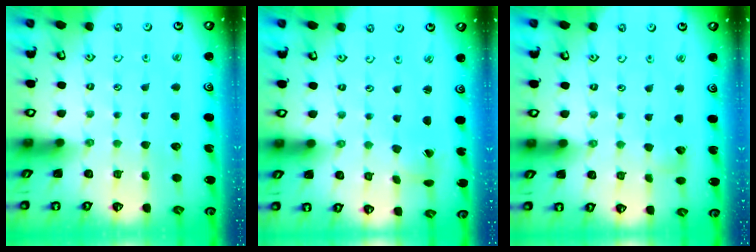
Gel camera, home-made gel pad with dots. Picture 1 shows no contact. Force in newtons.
{"total": 1.3, "press": 1.3, "slide": 0.0}
{"total": 3.0, "press": 3.0, "slide": 0.3}